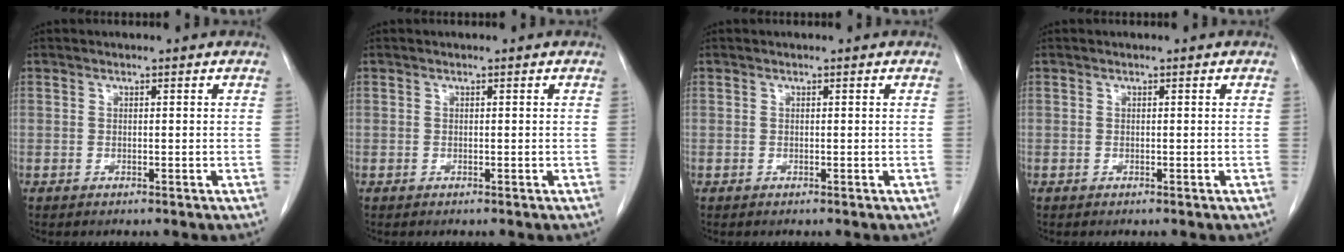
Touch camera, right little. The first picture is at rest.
{"total": 0.0}
{"total": 0.0}
{"total": 0.0}